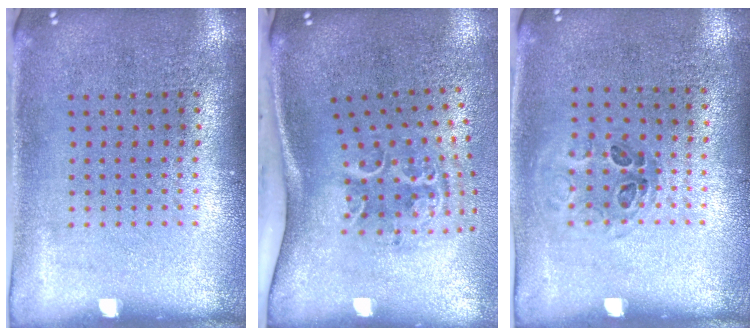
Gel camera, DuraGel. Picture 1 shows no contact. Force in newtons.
{"total": 2.3, "press": 1.4, "slide": 1.9}
{"total": 0.9, "press": 0.6, "slide": 0.7}